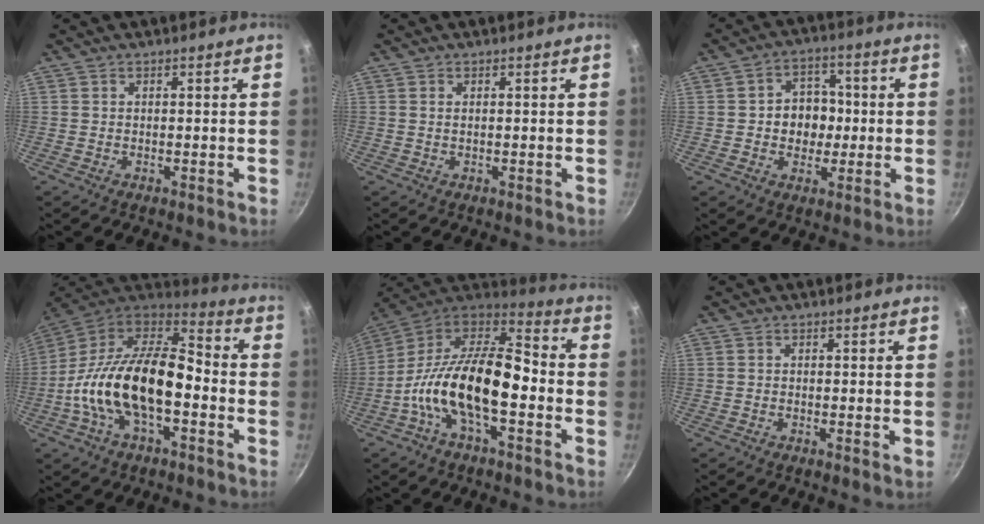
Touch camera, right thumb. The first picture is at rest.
{"total": 0.6, "force": [0.2, 0.3, 0.5], "torque": [-0.009, 0.000, 0.003]}
{"total": 8.7, "force": [-0.2, 7.2, 4.8], "torque": [-0.027, 0.011, -0.008]}
{"total": 23.3, "force": [-4.6, 12.3, 19.3], "torque": [-0.339, 0.050, -0.098]}
{"total": 20.6, "force": [-4.7, 9.7, 17.6], "torque": [-0.309, 0.047, -0.106]}
{"total": 0.7, "force": [-0.2, 0.0, 0.6], "torque": [-0.011, -0.002, -0.006]}